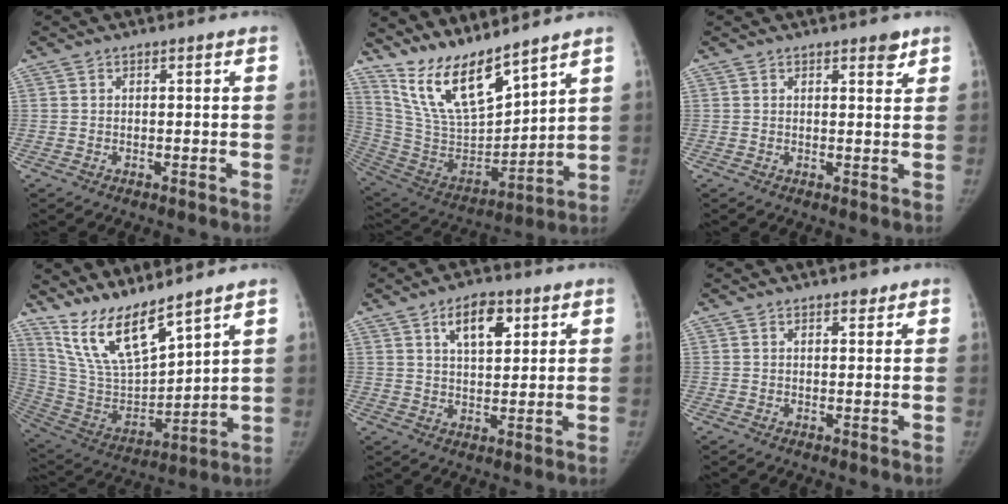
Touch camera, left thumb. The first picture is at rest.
{"total": 16.7, "force": [13.5, 4.0, 9.0], "torque": [-0.142, -0.080, 0.274]}
{"total": 2.3, "force": [1.6, 0.9, 1.3], "torque": [-0.008, -0.010, 0.021]}
{"total": 14.8, "force": [12.0, 2.9, 8.1], "torque": [-0.139, -0.070, 0.251]}
{"total": 7.8, "force": [3.8, 3.9, 5.6], "torque": [-0.069, -0.016, 0.061]}
{"total": 1.5, "force": [1.2, 0.7, 0.7], "torque": [-0.003, -0.007, 0.016]}